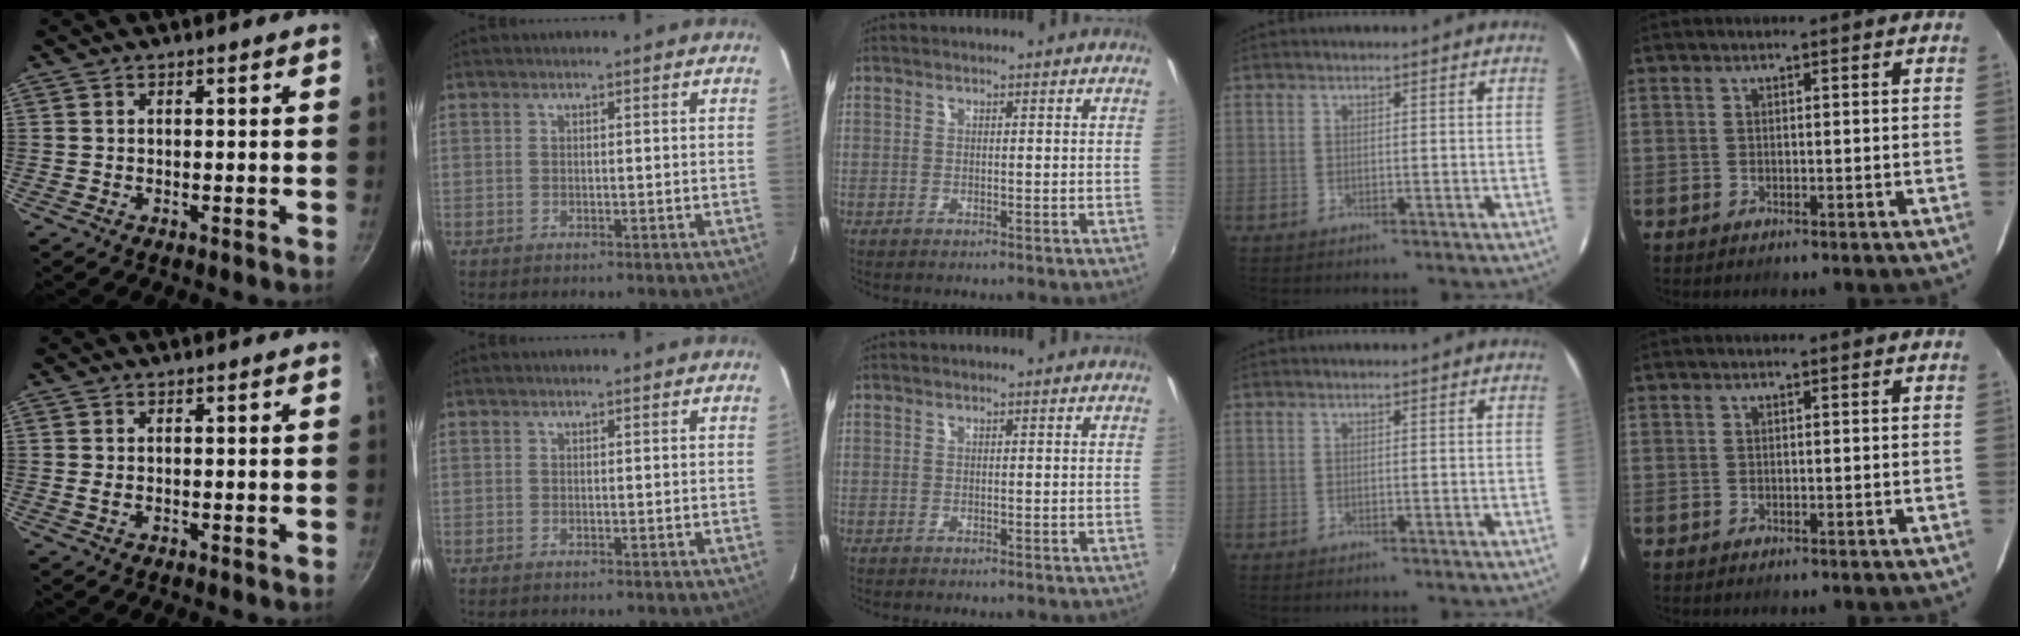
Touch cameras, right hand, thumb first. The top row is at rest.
{"thumb": {"total": 0.7, "force": [0.1, 0.3, 0.7], "torque": [-0.014, -0.002, -0.001]}}